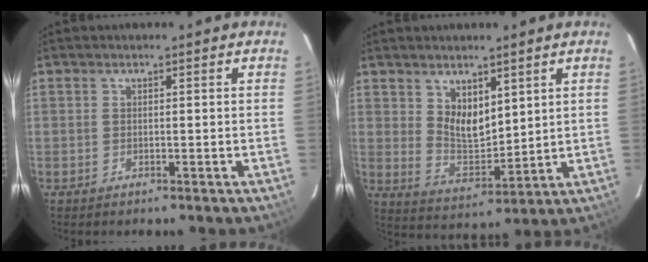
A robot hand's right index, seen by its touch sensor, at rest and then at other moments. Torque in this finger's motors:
{"motor_torque": [0.07, 0.05, 0.05, 0.06]}